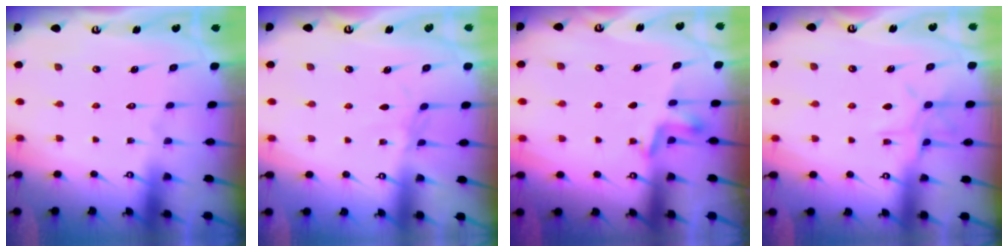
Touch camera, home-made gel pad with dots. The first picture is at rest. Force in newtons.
{"total": 2.8, "press": 2.7, "slide": 0.4}
{"total": 3.5, "press": 3.5, "slide": 0.3}
{"total": 8.2, "press": 8.2, "slide": 0.5}